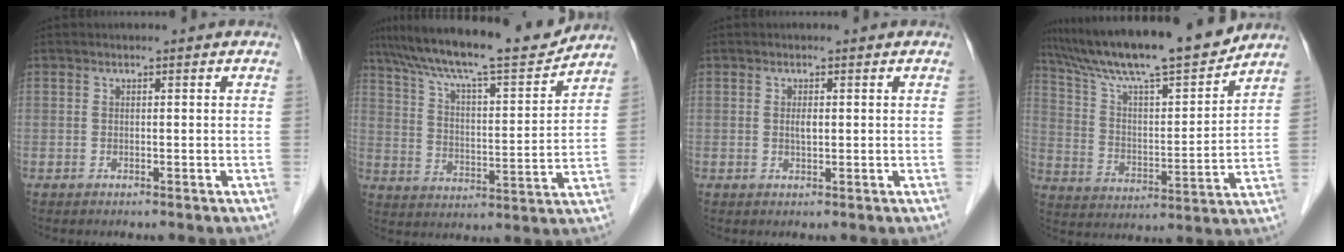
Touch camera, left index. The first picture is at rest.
{"total": 17.2, "force": [15.1, 0.9, 8.1], "torque": [-0.139, 0.000, 0.234]}
{"total": 1.3, "force": [-0.9, 0.3, 0.9], "torque": [-0.016, -0.007, -0.016]}
{"total": 17.9, "force": [15.5, 0.8, 9.0], "torque": [-0.152, -0.001, 0.256]}